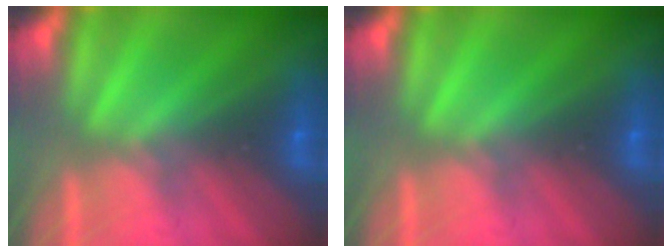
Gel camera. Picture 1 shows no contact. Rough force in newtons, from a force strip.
{"total": 0.0}